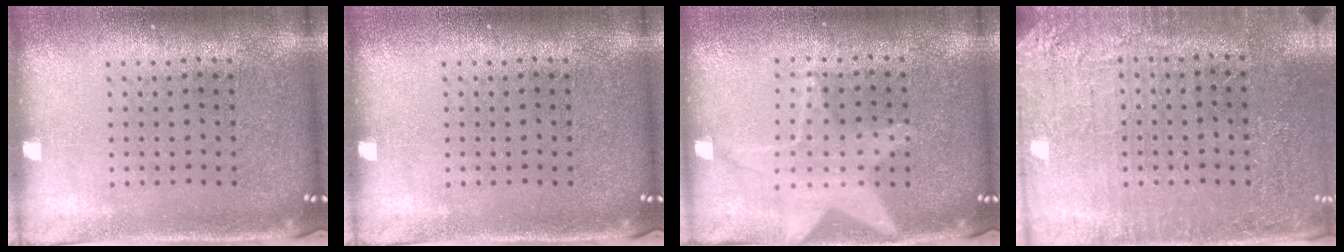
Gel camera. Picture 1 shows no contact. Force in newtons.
{"total": 0.0}
{"total": 0.9, "press": 0.9, "slide": 0.0}
{"total": 2.7, "press": 2.7, "slide": 0.4}